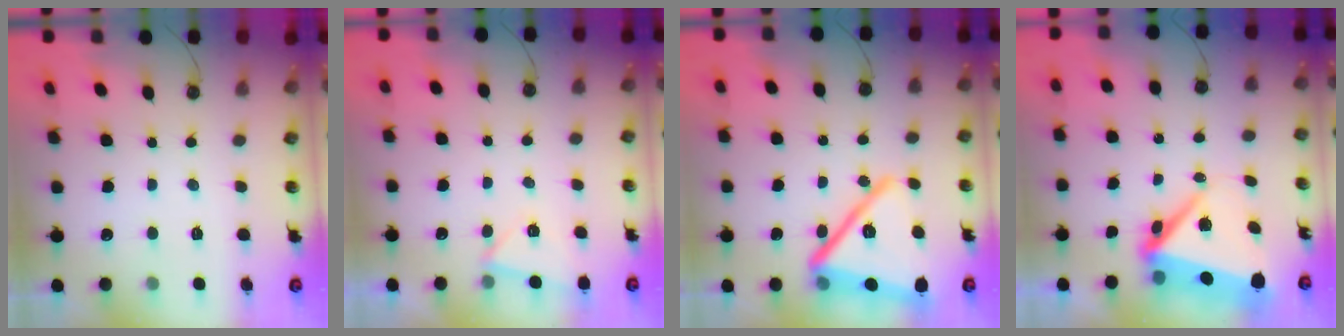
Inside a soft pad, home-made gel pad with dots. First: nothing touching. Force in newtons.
{"total": 2.4, "press": 2.0, "slide": 1.2}
{"total": 20.5, "press": 19.7, "slide": 5.4}
{"total": 9.0, "press": 8.9, "slide": 1.7}